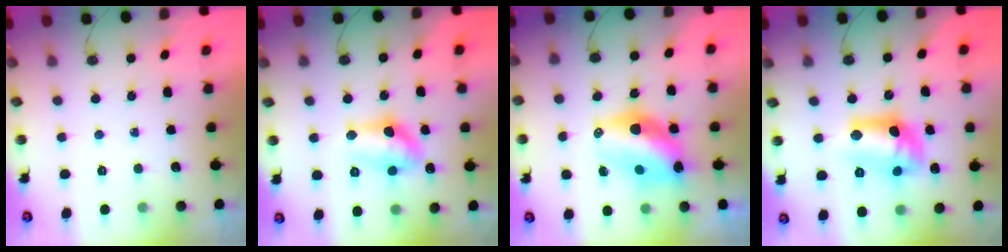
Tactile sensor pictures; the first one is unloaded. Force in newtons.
{"total": 13.5, "press": 12.8, "slide": 4.5}
{"total": 14.1, "press": 13.3, "slide": 4.5}
{"total": 16.1, "press": 15.6, "slide": 4.1}